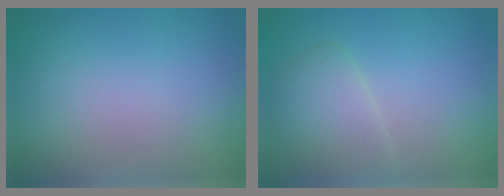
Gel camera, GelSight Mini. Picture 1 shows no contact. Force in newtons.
{"total": 3.2, "press": 3.2, "slide": 0.2}